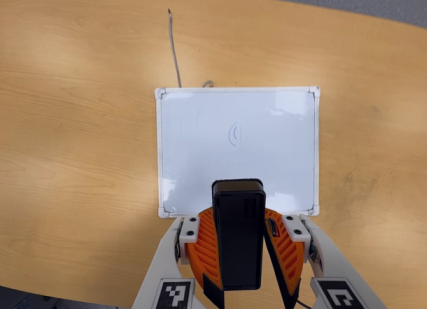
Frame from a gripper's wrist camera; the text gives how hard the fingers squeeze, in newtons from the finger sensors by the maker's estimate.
{"total": 8.6, "left": 8.9, "right": 8.4}